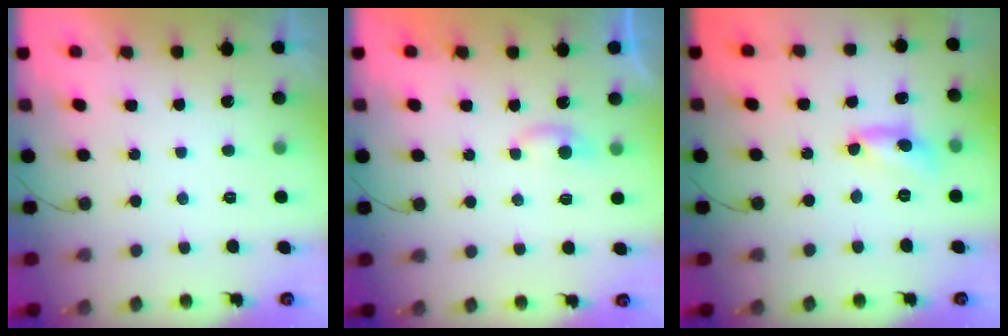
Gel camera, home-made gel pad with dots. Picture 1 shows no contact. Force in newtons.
{"total": 3.3, "press": 3.2, "slide": 0.5}
{"total": 7.2, "press": 7.1, "slide": 0.5}